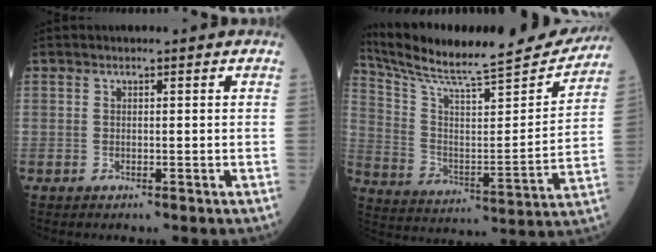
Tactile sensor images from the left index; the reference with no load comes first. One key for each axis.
{"total": 25.6, "fx": 23.2, "fy": 2.0, "fz": 10.6, "tx": -0.186, "ty": -0.041, "tz": 0.344}